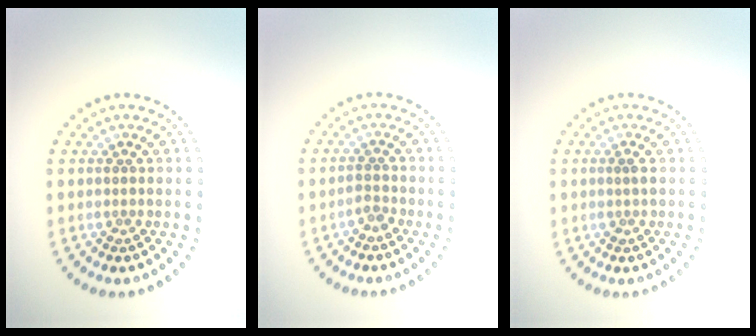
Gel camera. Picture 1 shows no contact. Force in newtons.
{"total": 1.1, "press": 0.8, "slide": 0.7}
{"total": 0.7, "press": 0.6, "slide": 0.3}